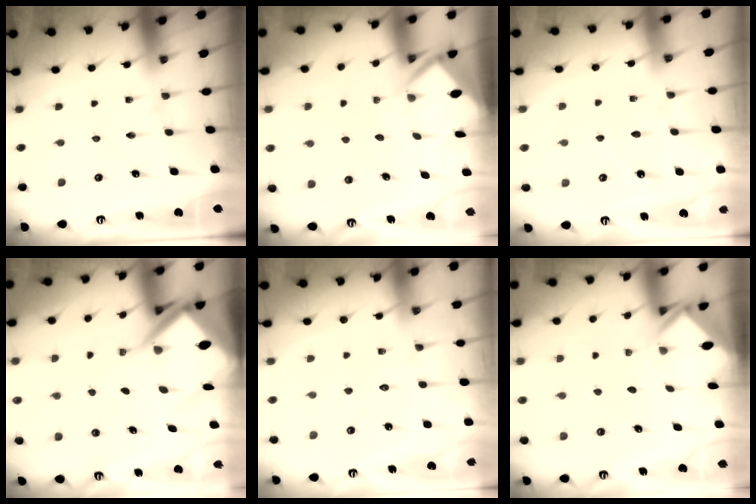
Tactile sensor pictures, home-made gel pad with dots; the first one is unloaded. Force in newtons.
{"total": 3.3, "press": 3.3, "slide": 0.3}
{"total": 3.7, "press": 3.7, "slide": 0.4}
{"total": 10.7, "press": 10.7, "slide": 1.1}
{"total": 5.7, "press": 5.7, "slide": 0.7}
{"total": 2.4, "press": 2.4, "slide": 0.2}